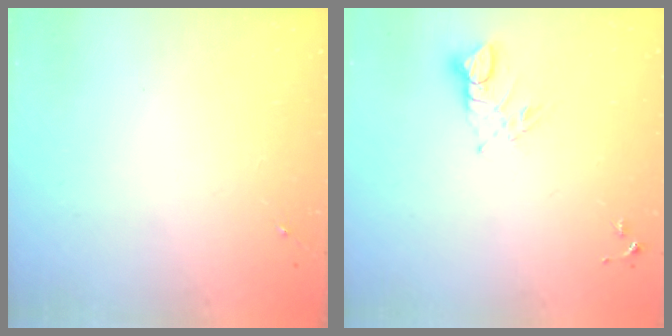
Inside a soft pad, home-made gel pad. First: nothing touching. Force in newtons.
{"total": 5.3, "press": 5.2, "slide": 0.4}